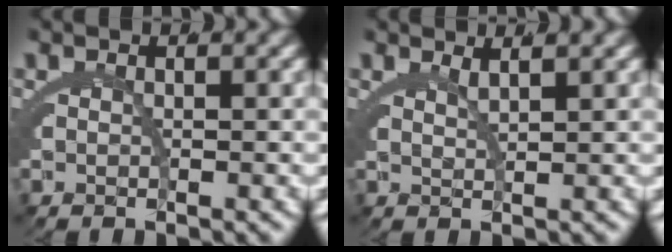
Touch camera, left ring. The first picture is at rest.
{"total": 2.0, "force": [1.5, -1.2, 0.5], "torque": [-0.006, -0.004, 0.034]}